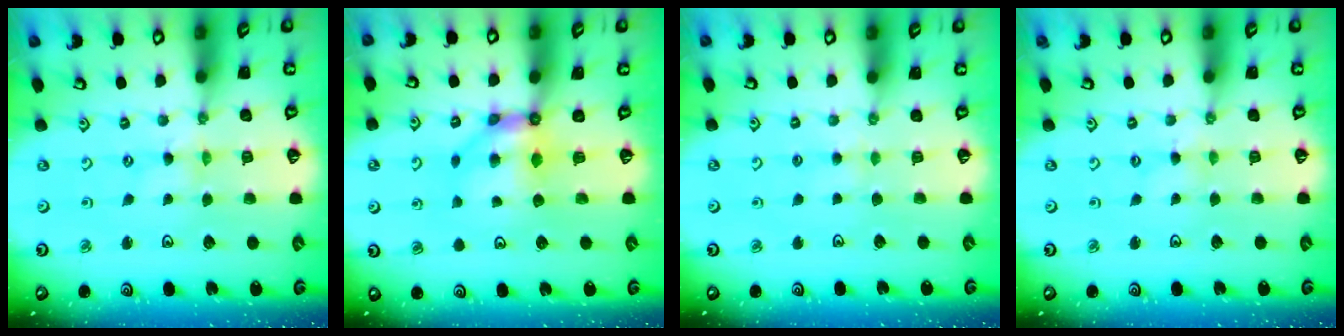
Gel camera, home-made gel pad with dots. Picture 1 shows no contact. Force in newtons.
{"total": 7.3, "press": 7.3, "slide": 0.5}
{"total": 3.0, "press": 3.0, "slide": 0.4}
{"total": 0.9, "press": 0.9, "slide": 0.2}